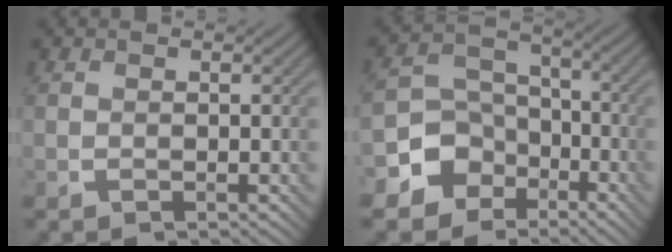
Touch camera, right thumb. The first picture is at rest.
{"total": 7.7, "force": [-4.3, 6.0, 2.2], "torque": [-0.049, -0.010, -0.098]}